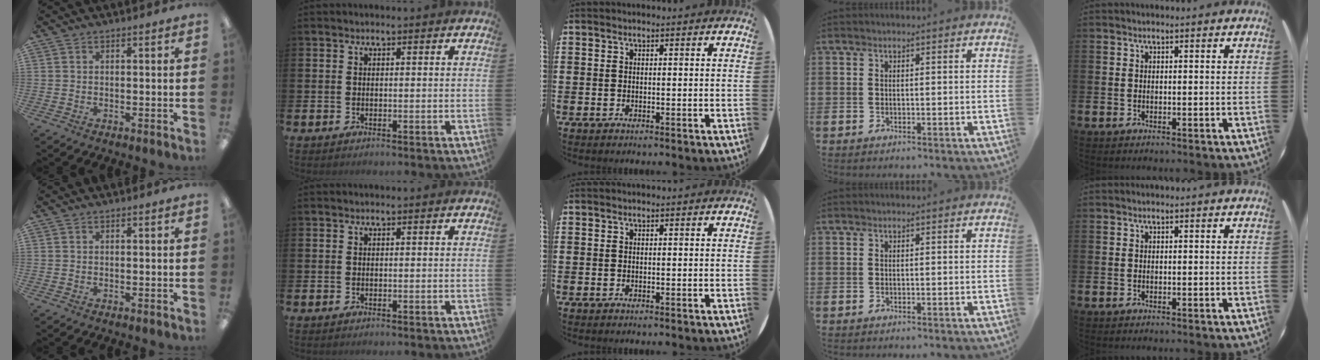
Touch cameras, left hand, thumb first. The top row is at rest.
{}